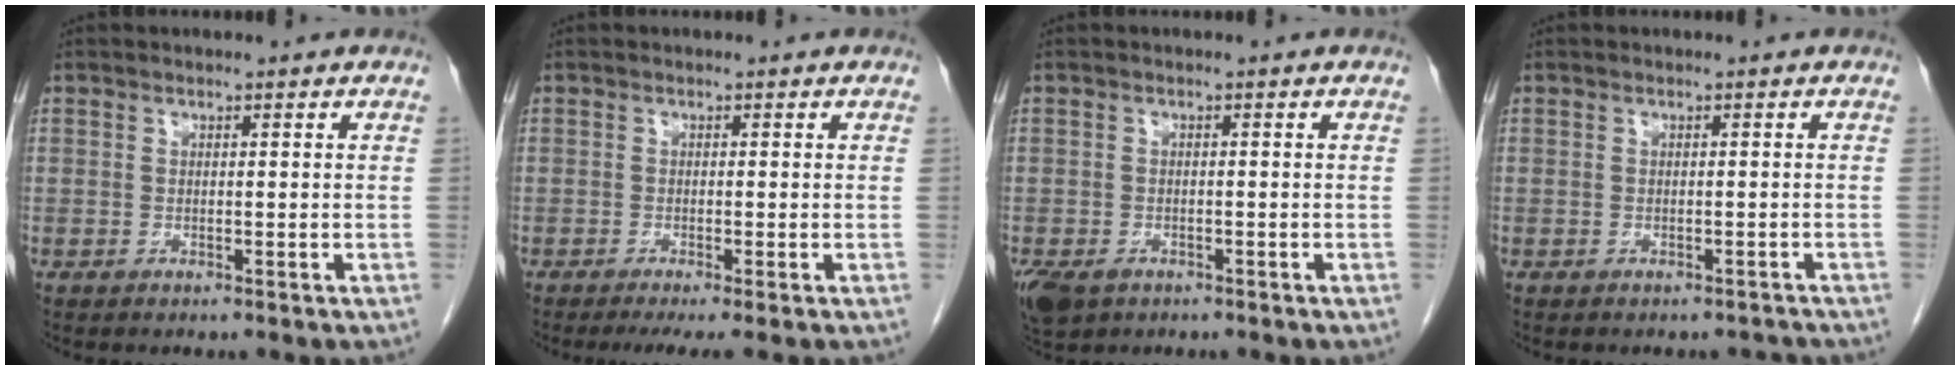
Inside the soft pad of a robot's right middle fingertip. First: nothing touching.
{"total": 3.7, "force": [-2.6, 0.1, 2.6], "torque": [-0.036, -0.011, -0.040]}
{"total": 5.2, "force": [-3.1, 3.3, 2.4], "torque": [-0.048, -0.007, -0.048]}
{"total": 3.1, "force": [-2.8, 1.3, 0.2], "torque": [0.001, 0.001, -0.031]}